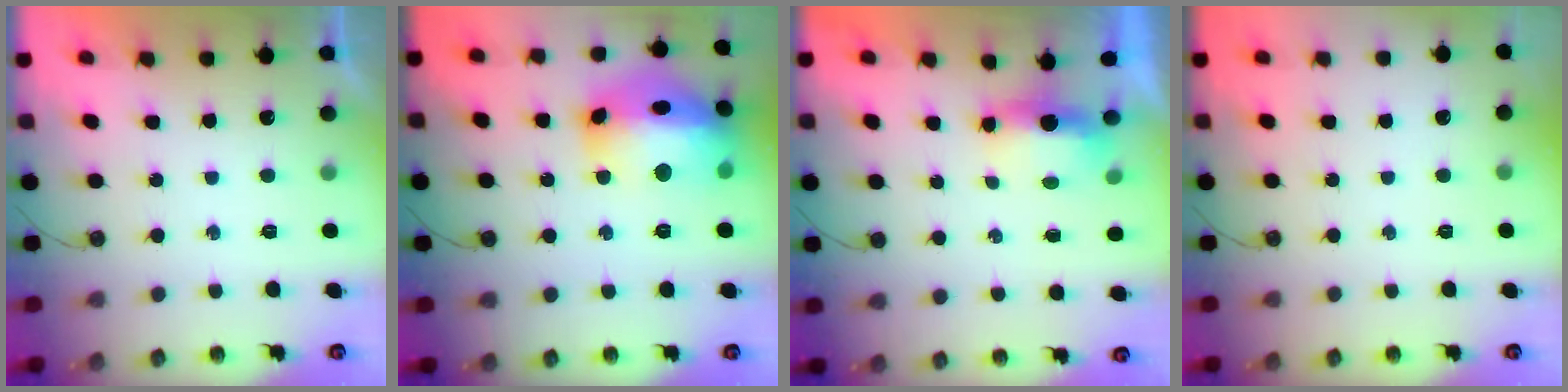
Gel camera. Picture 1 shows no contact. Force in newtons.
{"total": 21.8, "press": 21.7, "slide": 2.2}
{"total": 5.1, "press": 4.9, "slide": 1.3}
{"total": 0.0}